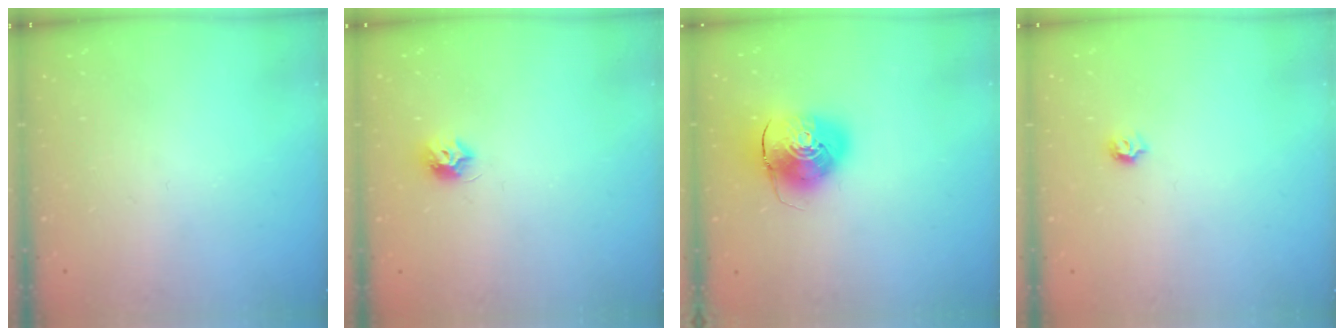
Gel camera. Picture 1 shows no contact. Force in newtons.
{"total": 7.1, "press": 7.1, "slide": 0.5}
{"total": 10.5, "press": 10.4, "slide": 1.8}
{"total": 4.7, "press": 4.6, "slide": 0.5}